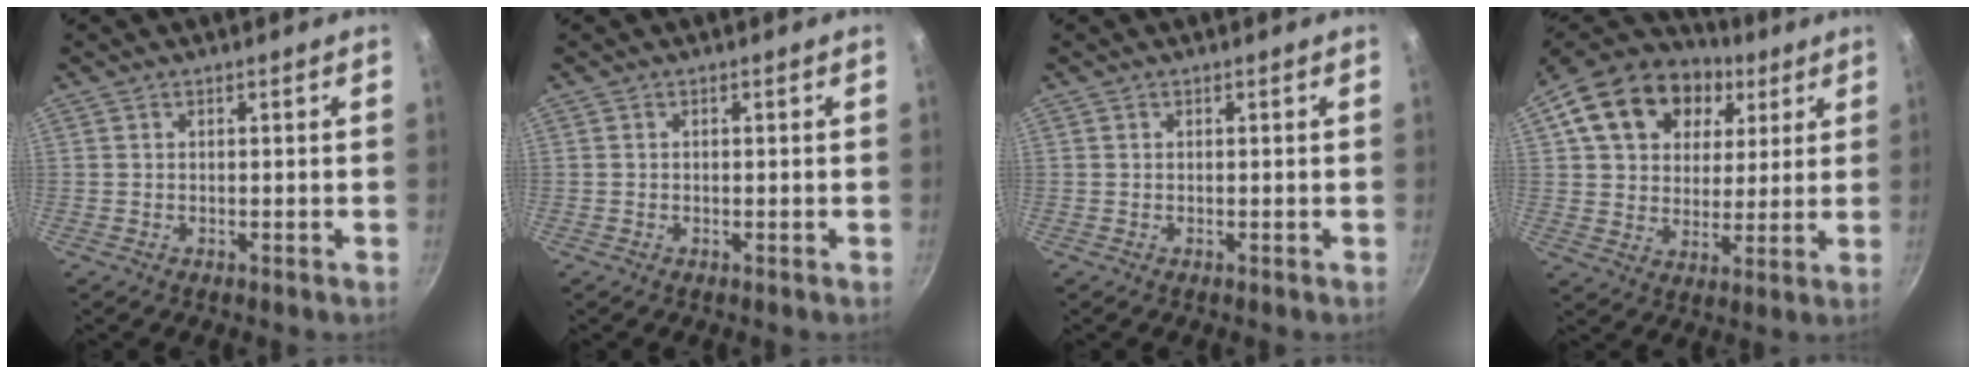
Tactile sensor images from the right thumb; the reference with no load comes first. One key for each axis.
{"total": 0.0}
{"total": 0.0}
{"total": 20.6, "fx": 7.8, "fy": 15.3, "fz": 11.3, "tx": -0.188, "ty": 0.009, "tz": 0.125}